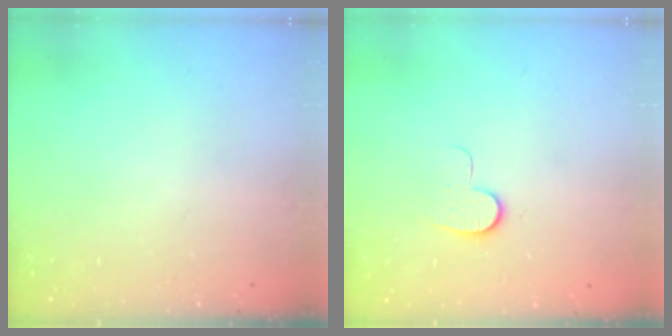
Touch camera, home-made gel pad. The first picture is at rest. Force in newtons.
{"total": 7.0, "press": 7.0, "slide": 0.6}